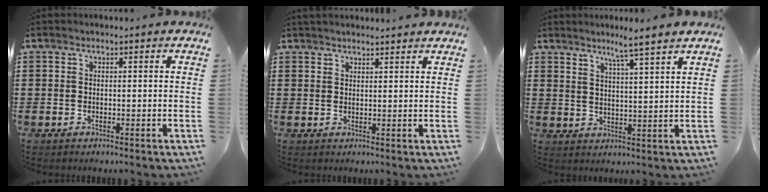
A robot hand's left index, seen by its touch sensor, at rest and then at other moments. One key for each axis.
{"total": 1.5, "fx": 1.5, "fy": 0.1, "fz": 0.1, "tx": -0.006, "ty": 0.002, "tz": 0.029}
{"total": 4.6, "fx": 3.7, "fy": -1.2, "fz": 2.4, "tx": -0.056, "ty": -0.016, "tz": 0.061}